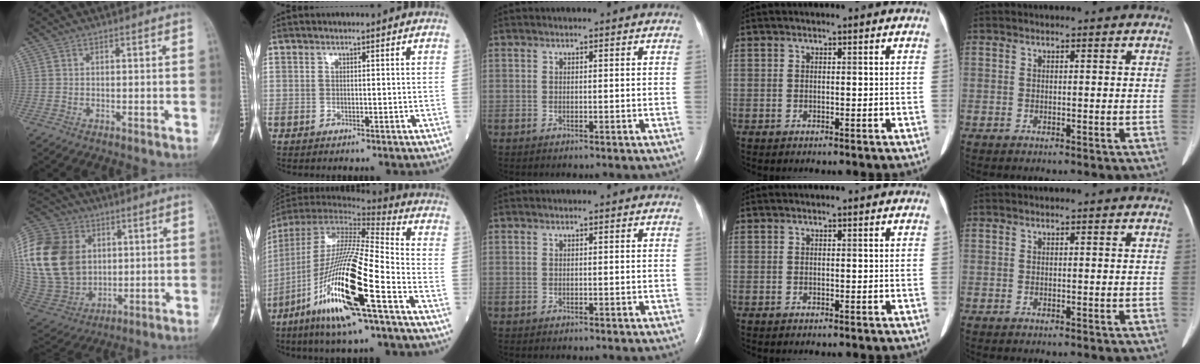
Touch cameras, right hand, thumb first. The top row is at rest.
{"thumb": {"total": 28.4, "force": [4.9, 21.8, 17.5], "torque": [-0.381, 0.016, 0.107]}, "index": {"total": 22.2, "force": [-10.1, 0.9, 19.7], "torque": [-0.407, -0.060, -0.202]}}